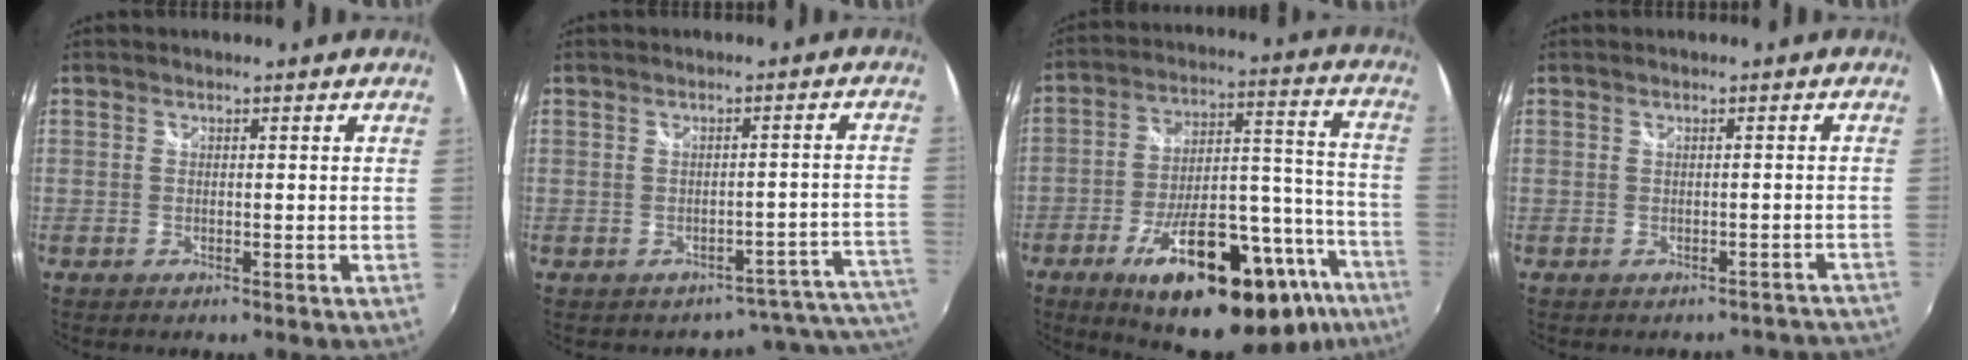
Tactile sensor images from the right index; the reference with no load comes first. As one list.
[{"total": 7.7, "force": [-6.5, 3.2, 2.5], "torque": [-0.006, 0.020, -0.076]}, {"total": 29.3, "force": [-20.4, 8.8, 19.2], "torque": [-0.260, 0.003, -0.281]}, {"total": 6.9, "force": [-6.5, 2.2, 0.5], "torque": [0.012, 0.020, -0.057]}]